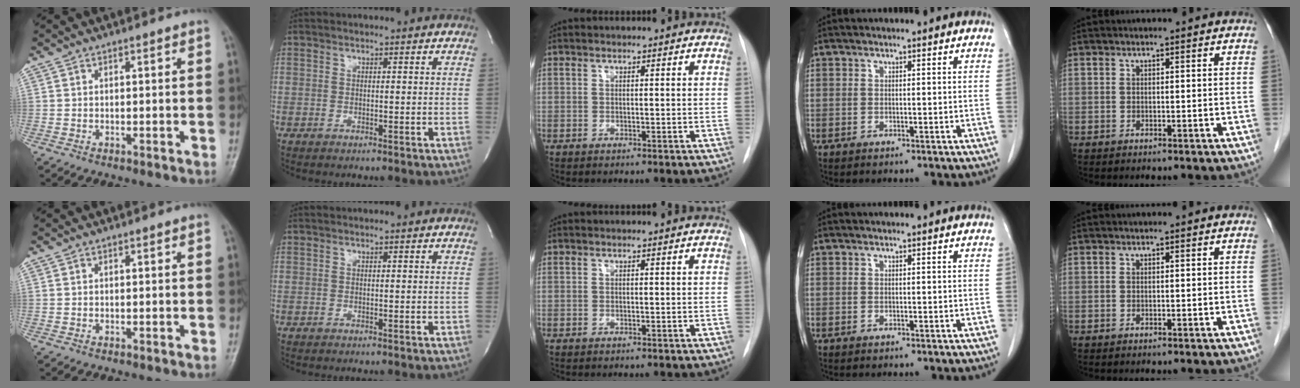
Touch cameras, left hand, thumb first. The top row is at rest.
{}